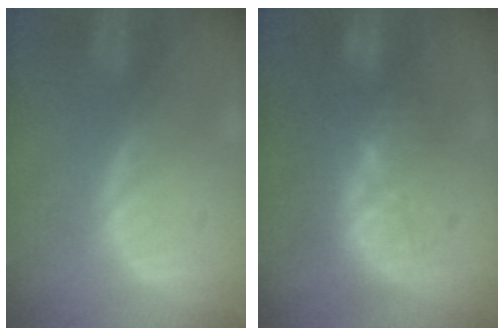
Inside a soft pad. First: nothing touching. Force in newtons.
{"total": 9.2, "press": 8.6, "slide": 3.1}